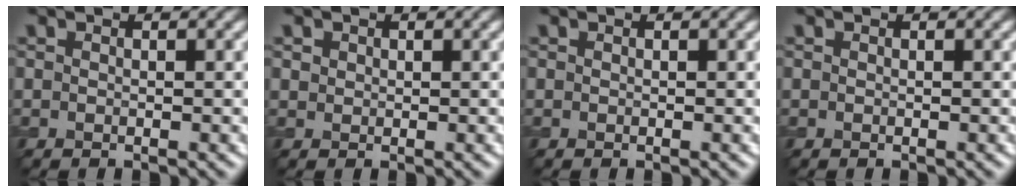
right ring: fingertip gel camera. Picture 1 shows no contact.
{"total": 0.7, "force": [0.3, 0.6, 0.1], "torque": [0.000, -0.003, 0.009]}
{"total": 0.0}
{"total": 0.0}